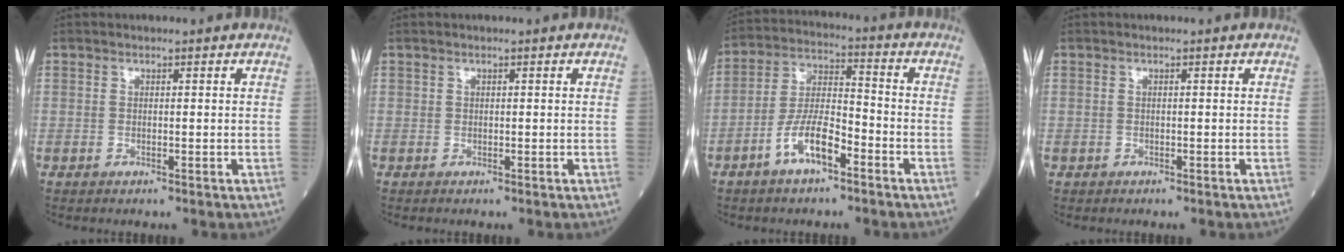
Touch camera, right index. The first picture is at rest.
{"total": 0.0}
{"total": 8.5, "force": [-4.6, 2.5, 6.7], "torque": [-0.139, 0.010, -0.088]}
{"total": 0.0}